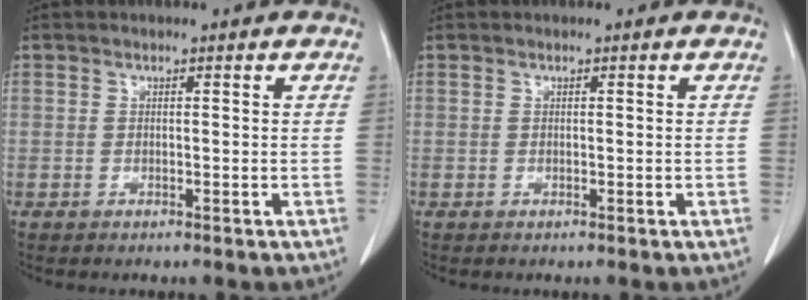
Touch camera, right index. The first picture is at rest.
{"total": 0.0}